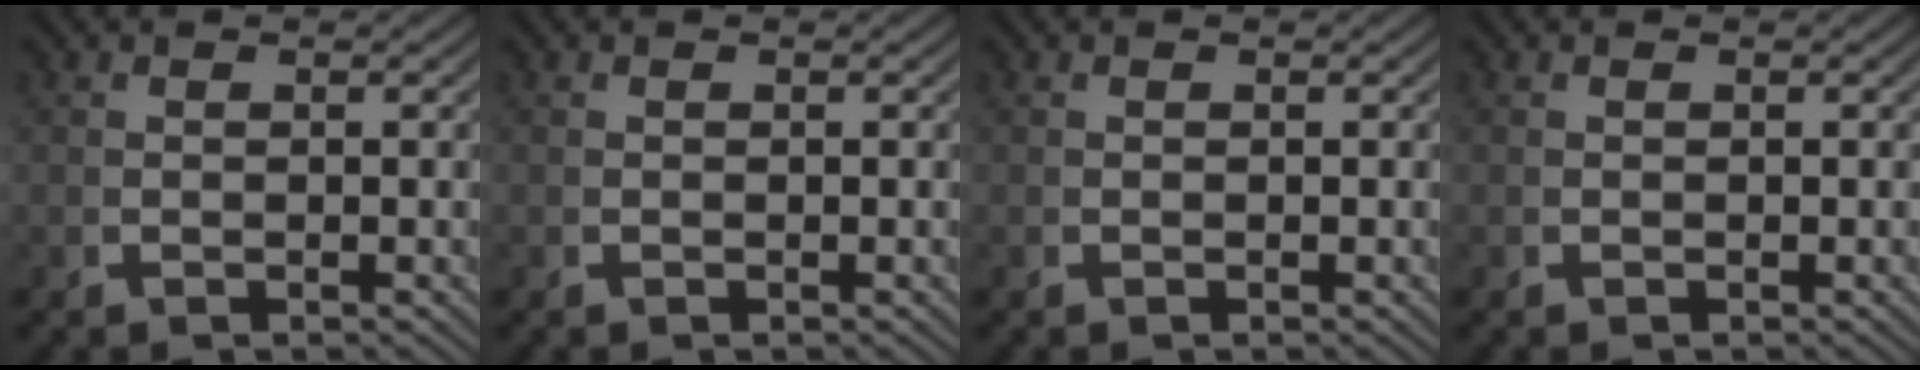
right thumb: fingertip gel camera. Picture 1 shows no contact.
{"total": 0.0}
{"total": 0.0}
{"total": 0.0}